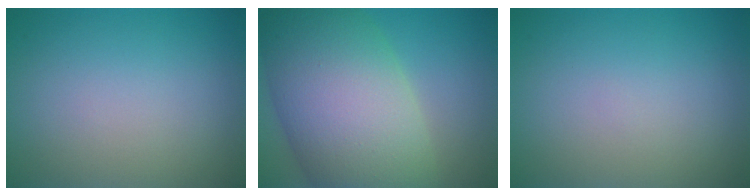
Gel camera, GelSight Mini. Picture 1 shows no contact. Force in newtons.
{"total": 14.4, "press": 14.4, "slide": 0.6}
{"total": 0.0}